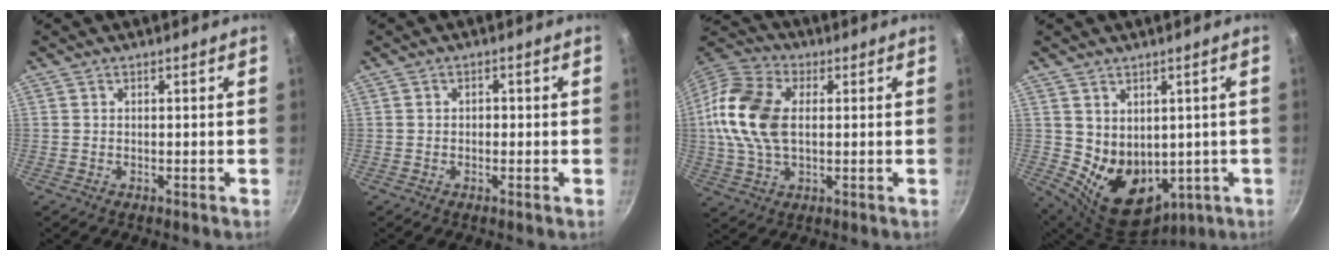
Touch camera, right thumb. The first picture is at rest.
{"total": 1.3, "force": [-0.2, 1.0, 0.7], "torque": [-0.008, 0.006, -0.005]}
{"total": 15.8, "force": [1.4, 9.9, 12.2], "torque": [-0.231, 0.017, 0.011]}
{"total": 12.3, "force": [0.9, 9.5, 7.7], "torque": [-0.096, -0.027, 0.046]}